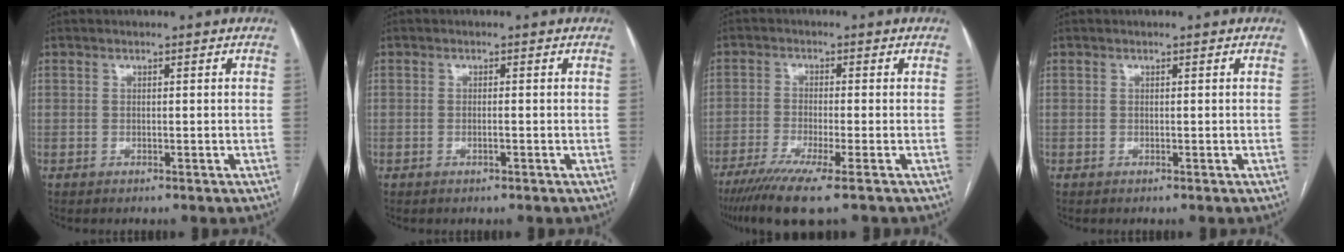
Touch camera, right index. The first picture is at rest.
{"total": 0.7, "force": [-0.2, 0.0, 0.7], "torque": [-0.012, 0.002, -0.001]}
{"total": 9.1, "force": [-6.3, -0.4, 6.6], "torque": [-0.107, -0.024, -0.101]}
{"total": 0.0}